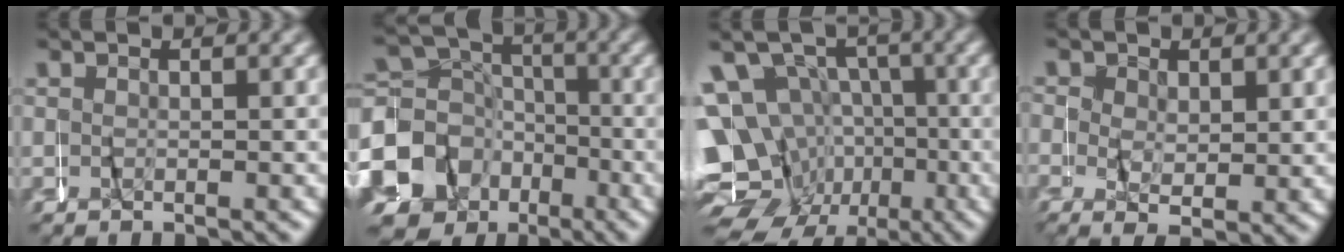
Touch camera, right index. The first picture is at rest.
{"total": 14.0, "force": [-4.1, 12.3, 5.1], "torque": [-0.099, -0.043, -0.073]}
{"total": 12.0, "force": [-3.4, 10.4, 4.9], "torque": [-0.108, -0.046, -0.053]}
{"total": 2.7, "force": [0.3, 1.3, 2.3], "torque": [-0.035, -0.004, 0.006]}